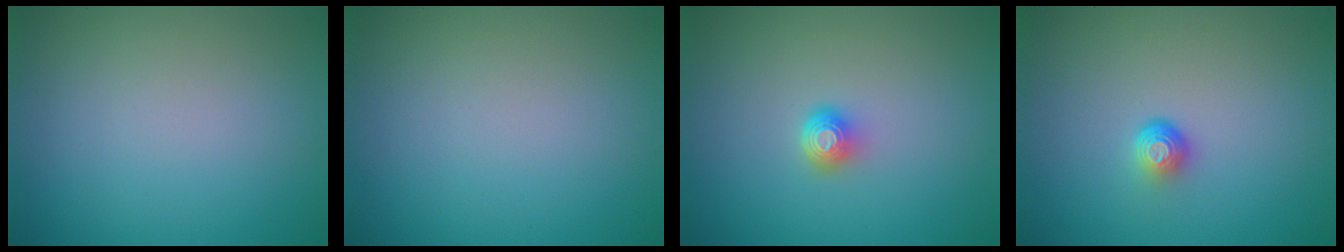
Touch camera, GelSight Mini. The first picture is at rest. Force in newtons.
{"total": 0.0}
{"total": 1.6, "press": 1.2, "slide": 1.1}
{"total": 1.7, "press": 1.1, "slide": 1.3}